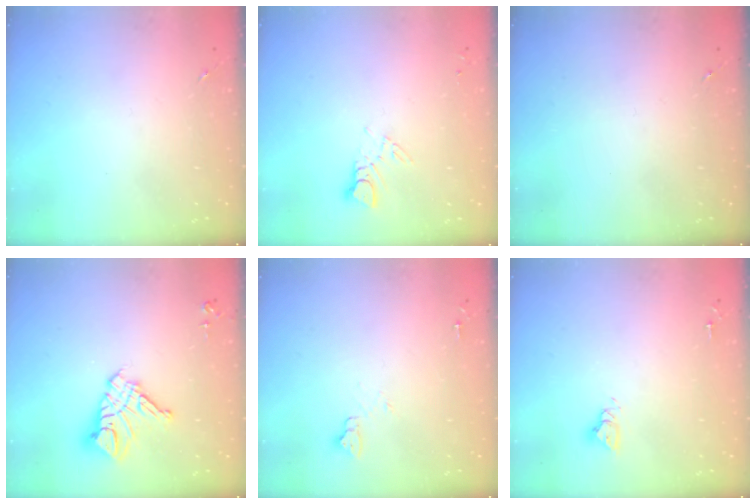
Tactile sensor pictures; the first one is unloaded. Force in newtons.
{"total": 3.9, "press": 3.9, "slide": 0.4}
{"total": 0.0}
{"total": 12.6, "press": 12.5, "slide": 1.3}
{"total": 4.8, "press": 4.8, "slide": 0.6}
{"total": 4.8, "press": 4.7, "slide": 0.4}